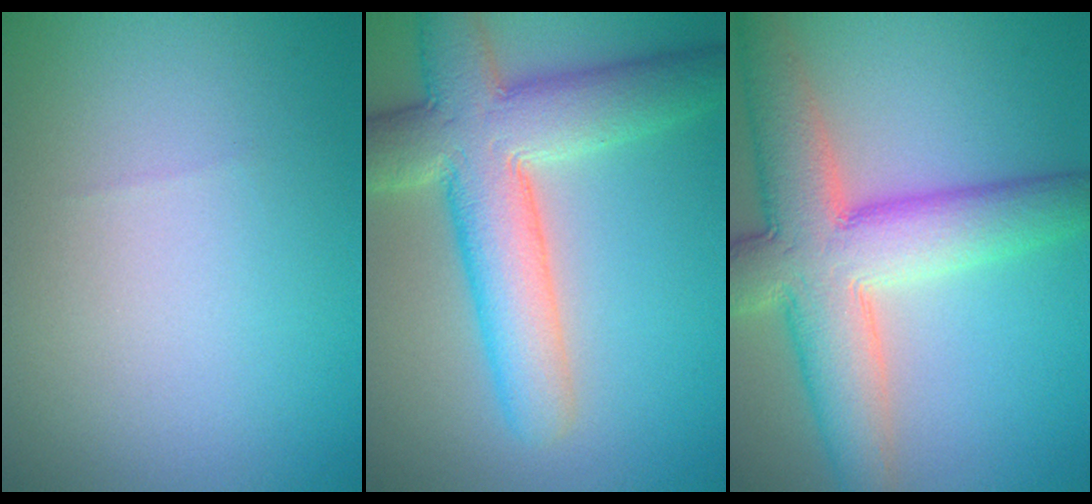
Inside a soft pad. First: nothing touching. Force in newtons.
{"total": 9.3, "press": 9.2, "slide": 0.5}
{"total": 9.8, "press": 9.8, "slide": 0.5}